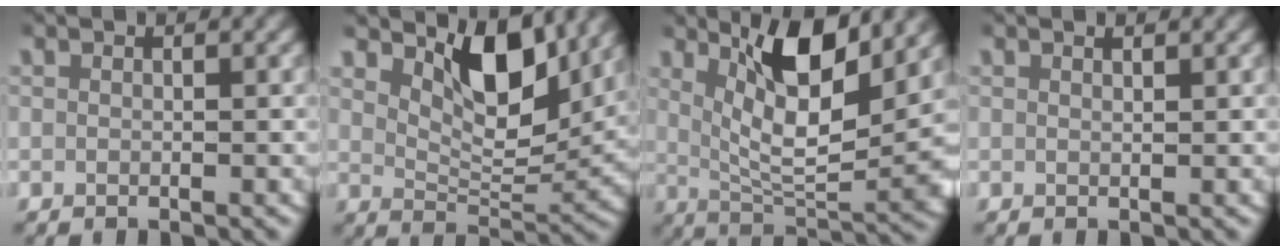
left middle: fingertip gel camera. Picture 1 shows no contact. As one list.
[{"total": 7.5, "force": [4.7, 2.7, 5.2], "torque": [-0.087, -0.008, 0.075]}, {"total": 9.8, "force": [3.6, 3.5, 8.4], "torque": [-0.136, -0.008, 0.059]}, {"total": 0.6, "force": [0.6, -0.1, 0.2], "torque": [0.000, -0.003, 0.010]}]